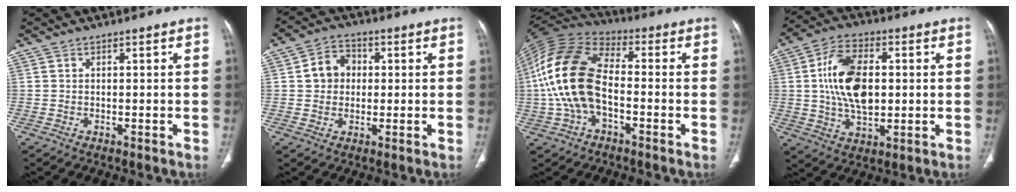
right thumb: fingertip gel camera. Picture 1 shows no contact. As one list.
[{"total": 6.5, "force": [0.8, 5.6, 3.2], "torque": [-0.031, 0.011, 0.007]}, {"total": 17.4, "force": [-2.0, 10.1, 14.0], "torque": [-0.290, 0.035, -0.044]}, {"total": 14.6, "force": [1.4, 8.6, 11.7], "torque": [-0.200, 0.007, 0.024]}]